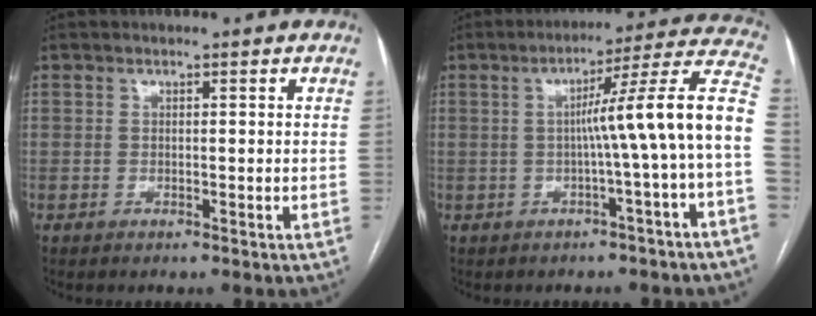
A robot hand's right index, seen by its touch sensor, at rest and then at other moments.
{"total": 12.3, "force": [-1.5, -2.2, 12.0], "torque": [-0.150, 0.024, -0.026]}